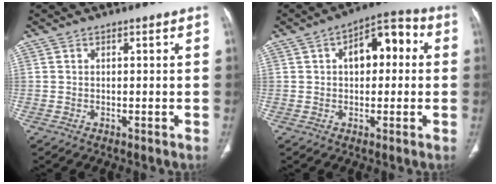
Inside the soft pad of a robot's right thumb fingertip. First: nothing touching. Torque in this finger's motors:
{"motor_torque": [-0.70, 0.81, 0.91, 0.24, 0.04]}